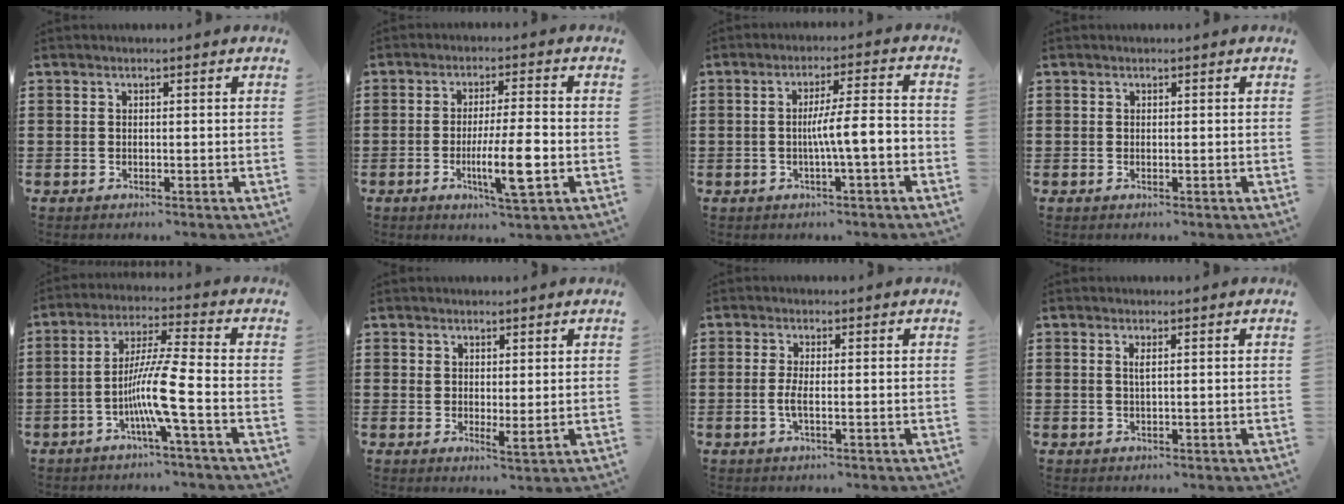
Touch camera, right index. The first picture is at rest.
{"total": 8.8, "force": [-2.4, 1.1, 8.4], "torque": [-0.155, -0.016, -0.044]}
{"total": 6.8, "force": [-1.4, 0.9, 6.6], "torque": [-0.115, 0.005, -0.029]}
{"total": 0.0}
{"total": 8.8, "force": [-3.3, -0.4, 8.2], "torque": [-0.168, -0.015, -0.069]}
{"total": 1.8, "force": [1.2, 0.7, 1.1], "torque": [-0.023, 0.003, 0.024]}
{"total": 2.4, "force": [-0.5, 0.3, 2.3], "torque": [-0.059, -0.008, -0.015]}
{"total": 1.1, "force": [0.3, 0.0, 1.0], "torque": [-0.021, 0.000, 0.005]}